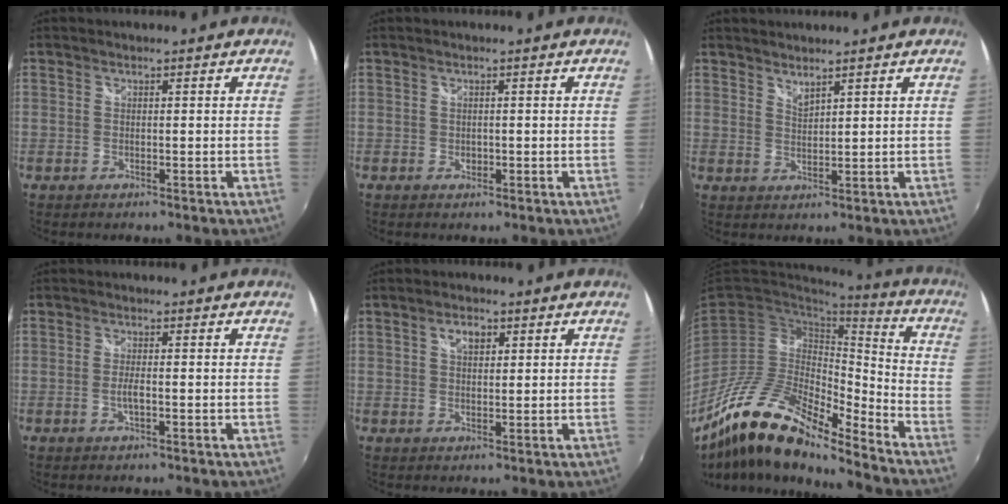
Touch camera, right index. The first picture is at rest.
{"total": 0.6, "force": [0.0, 0.5, 0.2], "torque": [-0.001, -0.001, 0.000]}
{"total": 2.2, "force": [2.1, 0.3, 0.7], "torque": [-0.010, 0.000, 0.036]}
{"total": 2.1, "force": [-0.6, 0.3, 2.0], "torque": [-0.040, -0.002, -0.011]}
{"total": 3.2, "force": [1.4, 1.9, 2.1], "torque": [-0.033, 0.007, 0.023]}
{"total": 18.4, "force": [-13.9, 4.7, 11.1], "torque": [-0.196, -0.009, -0.267]}